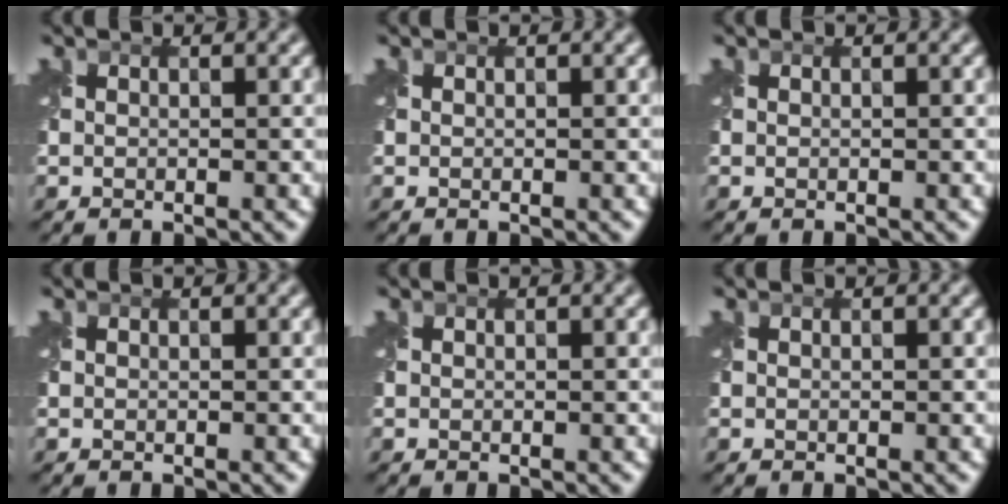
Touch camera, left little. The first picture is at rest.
{"total": 0.0}
{"total": 0.0}
{"total": 0.0}
{"total": 0.0}
{"total": 0.0}